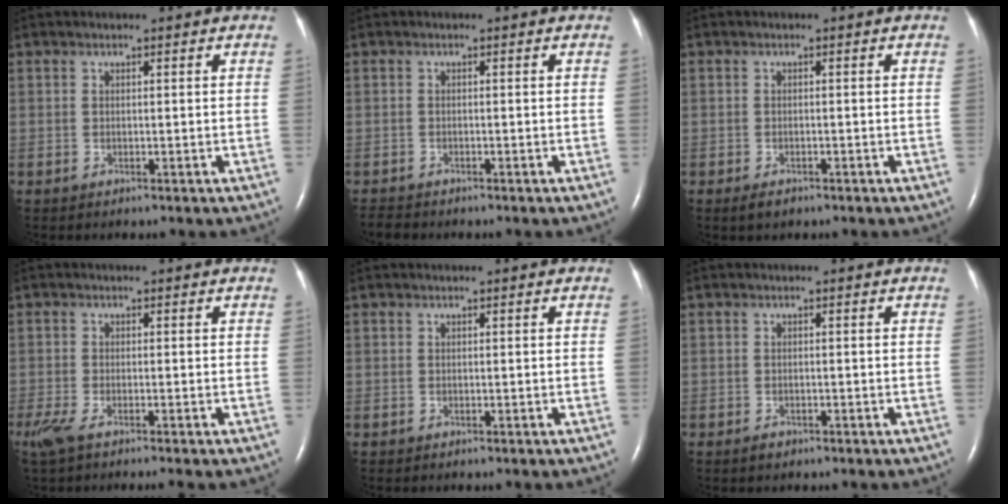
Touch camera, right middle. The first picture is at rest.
{"total": 1.4, "force": [-1.4, 0.2, 0.0], "torque": [-0.003, -0.006, -0.023]}
{"total": 1.7, "force": [-1.1, 0.9, 0.9], "torque": [-0.021, -0.001, -0.014]}
{"total": 4.4, "force": [-3.2, 0.3, 2.9], "torque": [-0.060, -0.013, -0.060]}
{"total": 0.0}
{"total": 1.1, "force": [-0.8, 0.7, 0.4], "torque": [-0.011, 0.000, -0.011]}